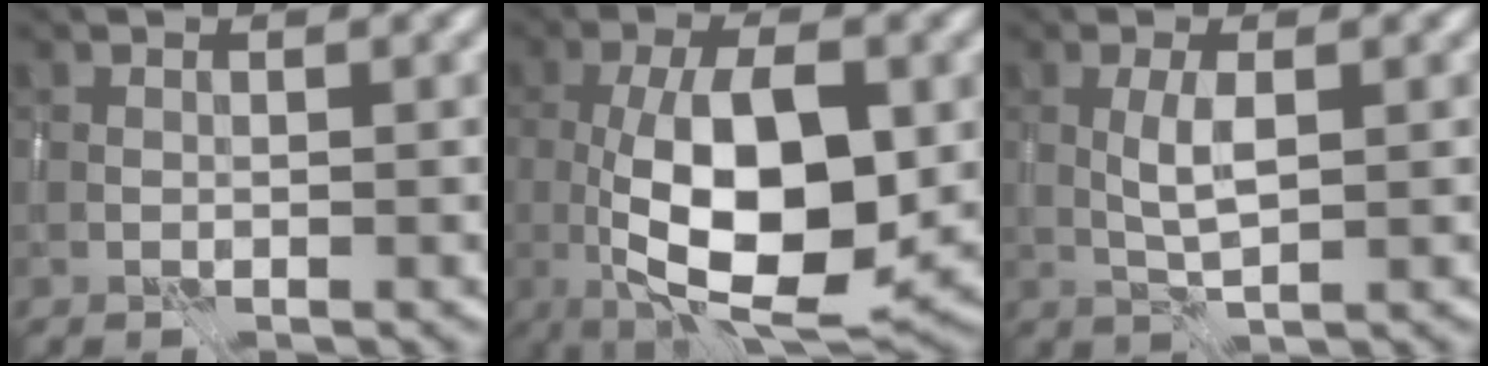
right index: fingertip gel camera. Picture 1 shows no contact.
{"total": 11.3, "force": [-1.2, 4.6, 10.3], "torque": [-0.173, -0.013, -0.018]}
{"total": 2.4, "force": [-0.1, 0.6, 2.3], "torque": [-0.048, 0.003, -0.001]}